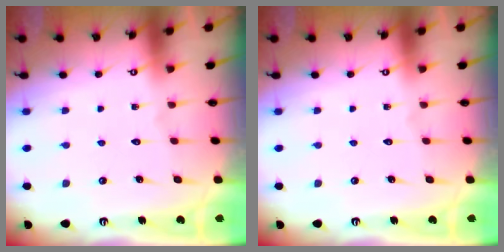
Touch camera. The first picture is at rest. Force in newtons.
{"total": 0.0}